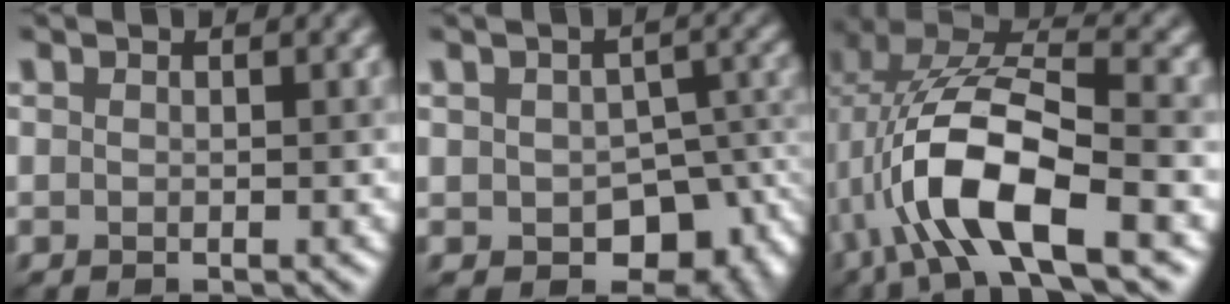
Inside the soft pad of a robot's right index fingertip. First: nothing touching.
{"total": 8.5, "force": [-3.0, 5.5, 5.7], "torque": [-0.063, -0.021, -0.029]}
{"total": 10.5, "force": [-2.6, 4.2, 9.3], "torque": [-0.197, 0.007, -0.050]}